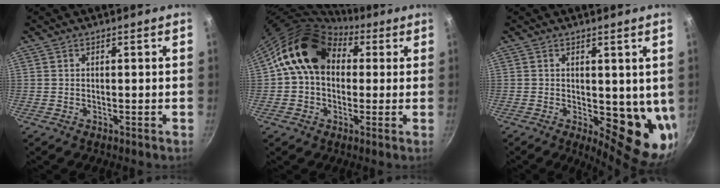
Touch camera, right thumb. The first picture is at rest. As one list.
[{"total": 13.8, "force": [3.3, 10.4, 8.4], "torque": [-0.107, 0.021, 0.038]}, {"total": 11.5, "force": [0.1, 5.2, 10.2], "torque": [-0.099, -0.027, 0.010]}]